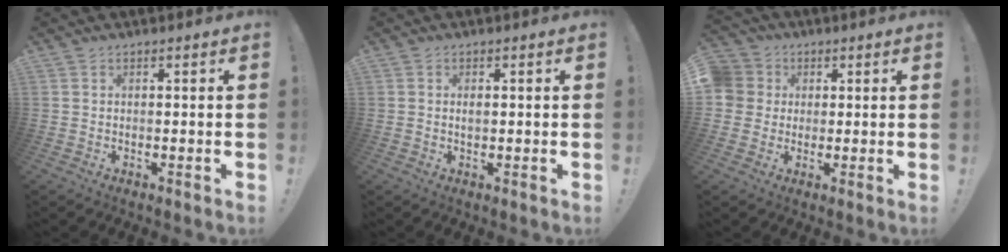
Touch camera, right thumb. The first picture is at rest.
{"total": 0.9, "force": [0.1, 0.6, 0.7], "torque": [-0.012, 0.003, 0.001]}
{"total": 6.8, "force": [0.8, 6.6, 1.6], "torque": [-0.045, 0.006, 0.019]}